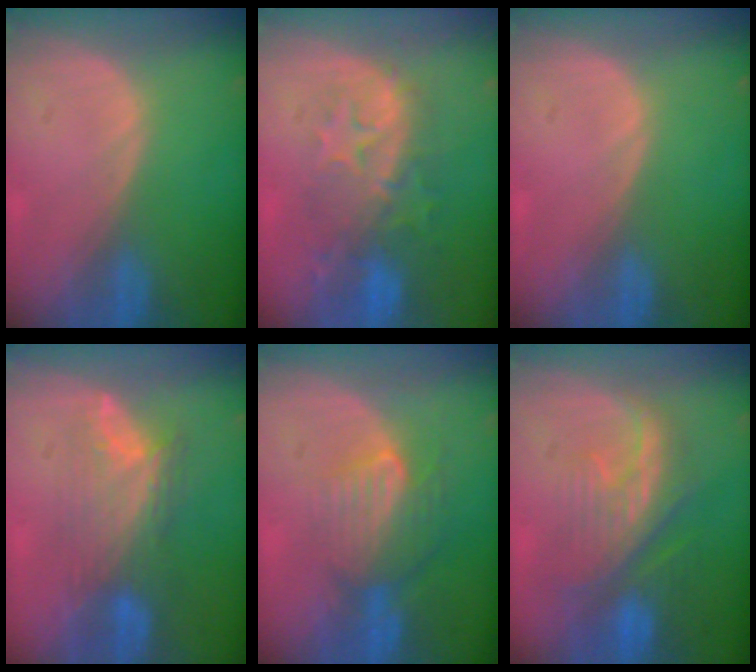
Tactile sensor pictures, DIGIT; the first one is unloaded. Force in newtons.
{"total": 9.5, "press": 8.7, "slide": 4.0}
{"total": 0.0}
{"total": 7.4, "press": 7.1, "slide": 1.9}
{"total": 7.9, "press": 7.3, "slide": 3.0}
{"total": 9.7, "press": 8.9, "slide": 3.8}